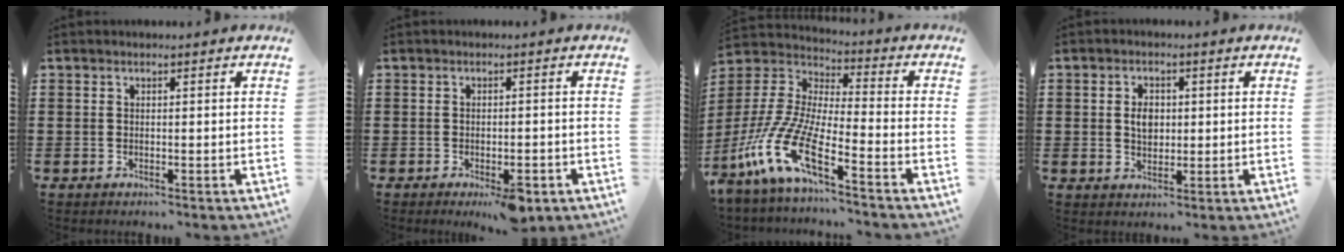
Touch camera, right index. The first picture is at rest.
{"total": 3.0, "force": [-1.8, 0.7, 2.2], "torque": [-0.043, -0.001, -0.033]}
{"total": 12.3, "force": [-8.6, 2.7, 8.3], "torque": [-0.222, -0.015, -0.186]}
{"total": 3.4, "force": [0.2, 2.3, 2.4], "torque": [-0.045, 0.007, 0.000]}